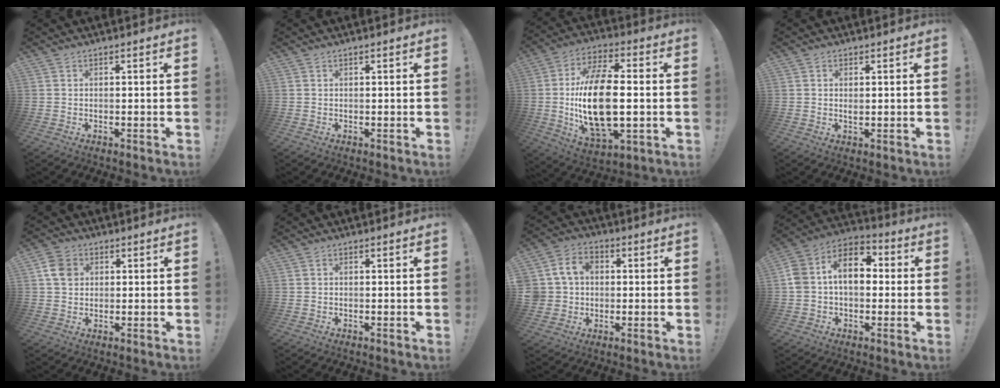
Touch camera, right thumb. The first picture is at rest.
{"total": 0.5, "force": [0.3, -0.1, 0.4], "torque": [-0.006, -0.001, 0.004]}
{"total": 21.8, "force": [-0.8, 10.7, 19.0], "torque": [-0.370, -0.003, -0.012]}
{"total": 1.1, "force": [0.5, 0.6, 0.9], "torque": [-0.011, -0.002, 0.007]}
{"total": 6.7, "force": [1.9, 5.7, 3.0], "torque": [-0.039, 0.003, 0.039]}
{"total": 0.0}
{"total": 8.9, "force": [1.4, 7.9, 3.8], "torque": [-0.070, 0.014, 0.035]}
{"total": 14.1, "force": [2.6, 9.4, 10.1], "torque": [-0.175, 0.017, 0.050]}